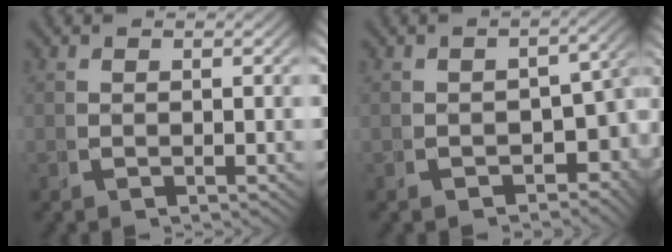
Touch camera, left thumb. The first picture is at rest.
{"total": 5.8, "force": [-1.6, 3.8, 4.1], "torque": [-0.036, -0.022, -0.016]}